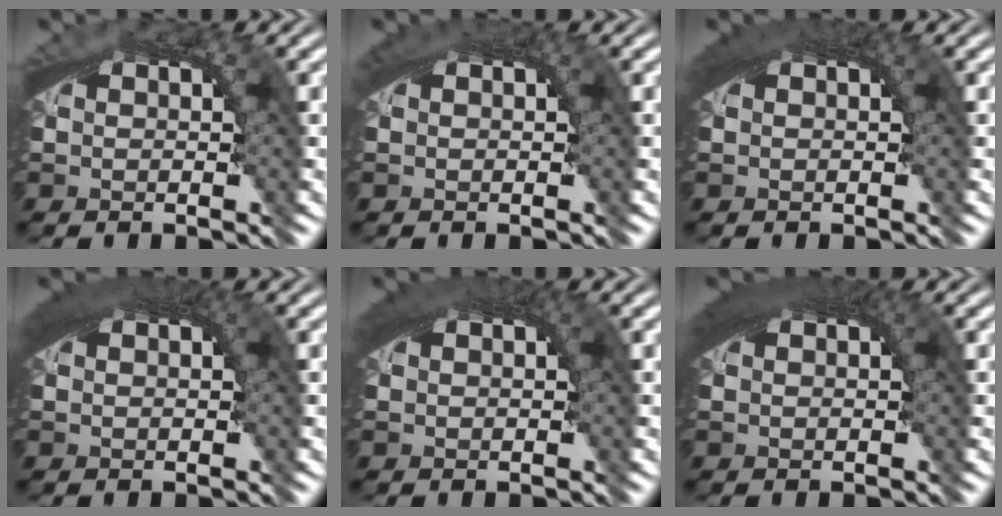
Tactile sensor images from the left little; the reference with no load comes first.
{"total": 1.1, "force": [0.6, 0.0, 0.9], "torque": [-0.012, 0.006, 0.010]}
{"total": 2.3, "force": [0.9, 0.5, 2.0], "torque": [-0.026, 0.007, 0.014]}
{"total": 2.6, "force": [0.9, 0.7, 2.3], "torque": [-0.028, 0.009, 0.014]}
{"total": 2.3, "force": [0.9, 0.5, 2.1], "torque": [-0.025, 0.008, 0.014]}
{"total": 3.0, "force": [1.1, 0.9, 2.7], "torque": [-0.032, 0.010, 0.015]}